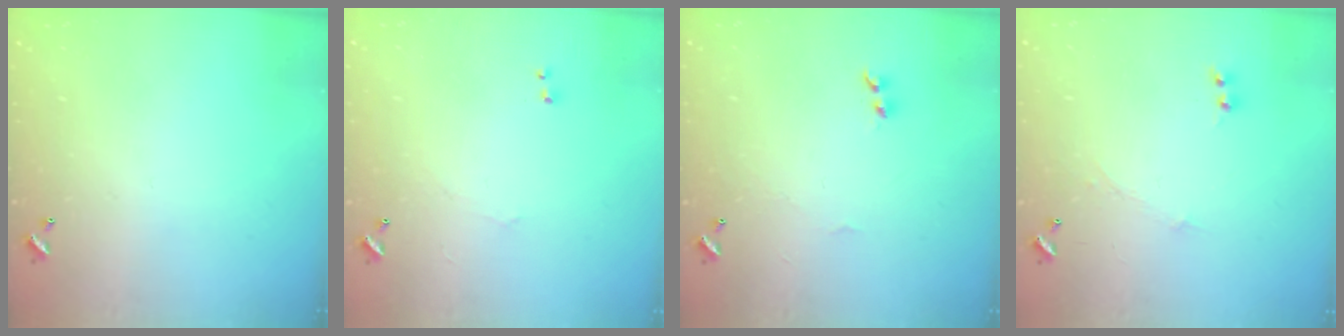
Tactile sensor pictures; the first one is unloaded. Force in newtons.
{"total": 1.0, "press": 0.5, "slide": 0.8}
{"total": 2.0, "press": 1.9, "slide": 0.6}
{"total": 0.0}